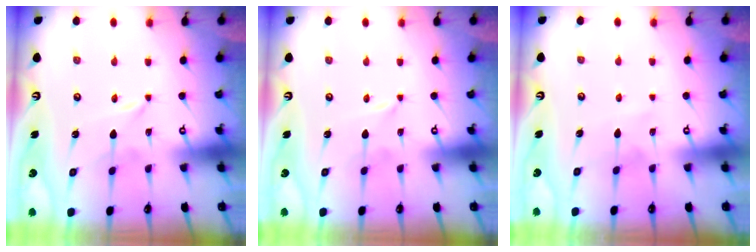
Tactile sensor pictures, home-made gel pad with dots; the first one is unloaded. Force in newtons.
{"total": 0.0}
{"total": 4.4, "press": 4.4, "slide": 0.4}